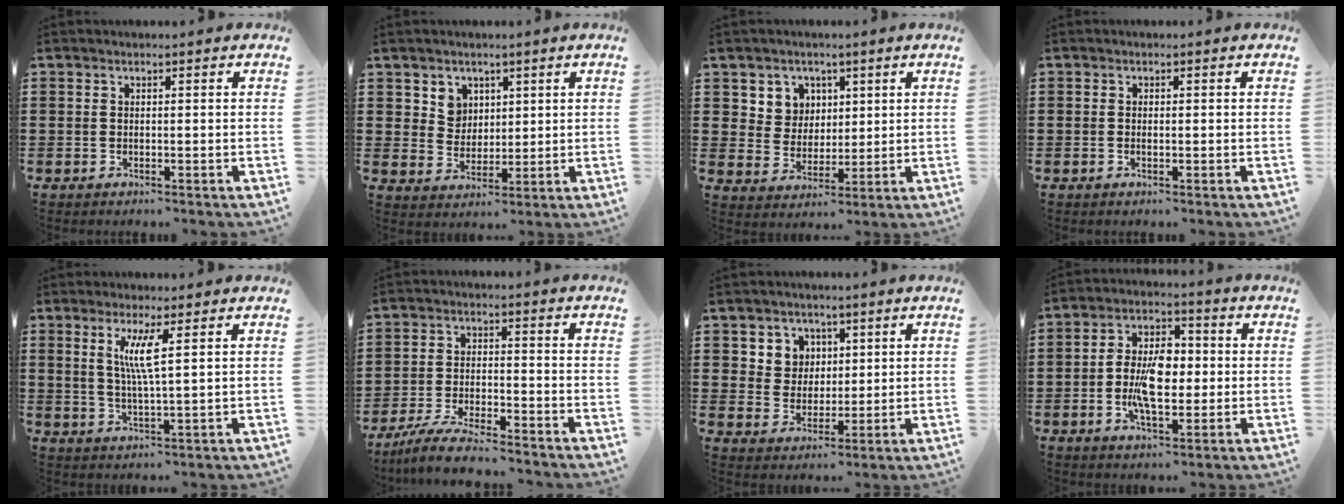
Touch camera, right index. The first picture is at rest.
{"total": 4.6, "force": [2.4, 3.8, 0.7], "torque": [-0.026, 0.011, 0.044]}
{"total": 5.6, "force": [2.6, 4.9, 0.7], "torque": [-0.036, 0.008, 0.047]}
{"total": 0.7, "force": [-0.1, 0.3, 0.6], "torque": [-0.013, -0.002, -0.002]}
{"total": 5.1, "force": [1.8, 0.0, 4.8], "torque": [-0.099, -0.003, 0.026]}
{"total": 5.9, "force": [-5.5, 0.3, 2.1], "torque": [-0.054, -0.007, -0.108]}
{"total": 5.2, "force": [2.1, 4.7, 0.8], "torque": [-0.042, 0.014, 0.038]}
{"total": 8.0, "force": [-1.0, 4.2, 6.7], "torque": [-0.144, 0.007, -0.022]}